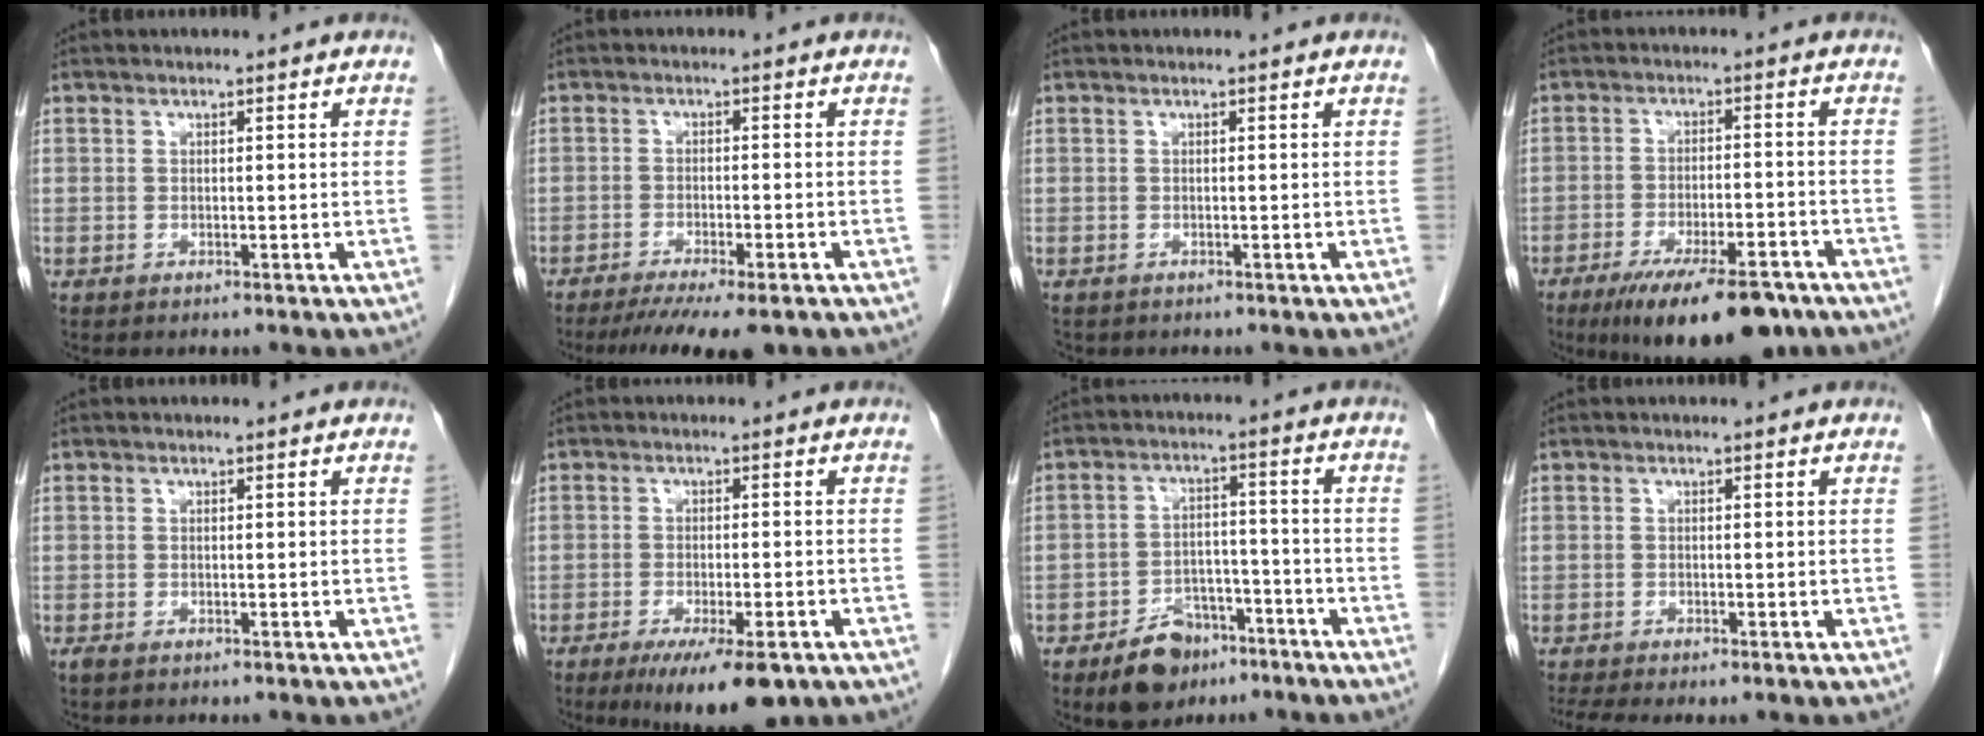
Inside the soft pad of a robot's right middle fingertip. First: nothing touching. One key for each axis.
{"total": 10.1, "fx": -7.8, "fy": 1.5, "fz": 6.2, "tx": -0.085, "ty": -0.018, "tz": -0.115}
{"total": 0.6, "fx": -0.5, "fy": 0.3, "fz": 0.0, "tx": -0.010, "ty": 0.001, "tz": -0.009}
{"total": 14.6, "fx": -10.6, "fy": 3.7, "fz": 9.2, "tx": -0.124, "ty": -0.014, "tz": -0.162}
{"total": 0.6, "fx": -0.4, "fy": 0.2, "fz": 0.3, "tx": -0.008, "ty": -0.002, "tz": -0.007}
{"total": 9.7, "fx": -6.1, "fy": 2.1, "fz": 7.2, "tx": -0.107, "ty": -0.019, "tz": -0.091}
{"total": 8.1, "fx": -5.6, "fy": 4.7, "fz": 3.5, "tx": -0.063, "ty": 0.007, "tz": -0.088}
{"total": 3.5, "fx": -2.7, "fy": 0.4, "fz": 2.2, "tx": -0.036, "ty": -0.008, "tz": -0.047}